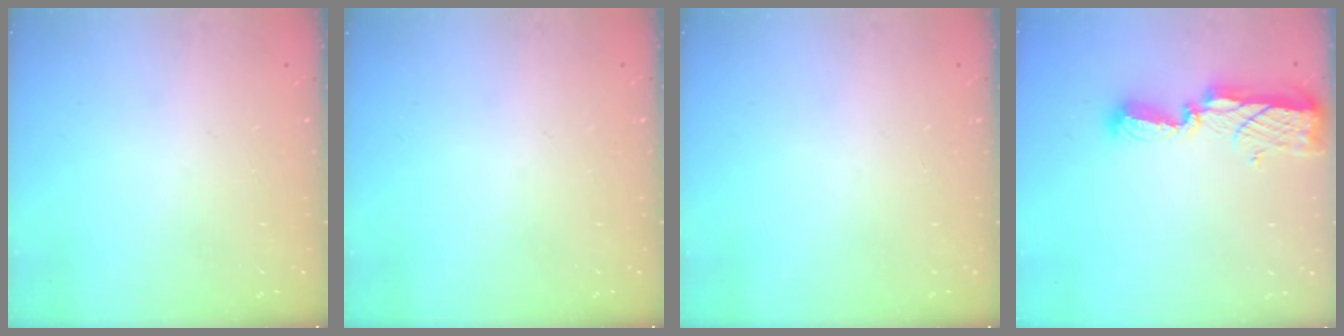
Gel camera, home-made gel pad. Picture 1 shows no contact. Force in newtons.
{"total": 0.0}
{"total": 0.0}
{"total": 8.7, "press": 8.6, "slide": 0.8}